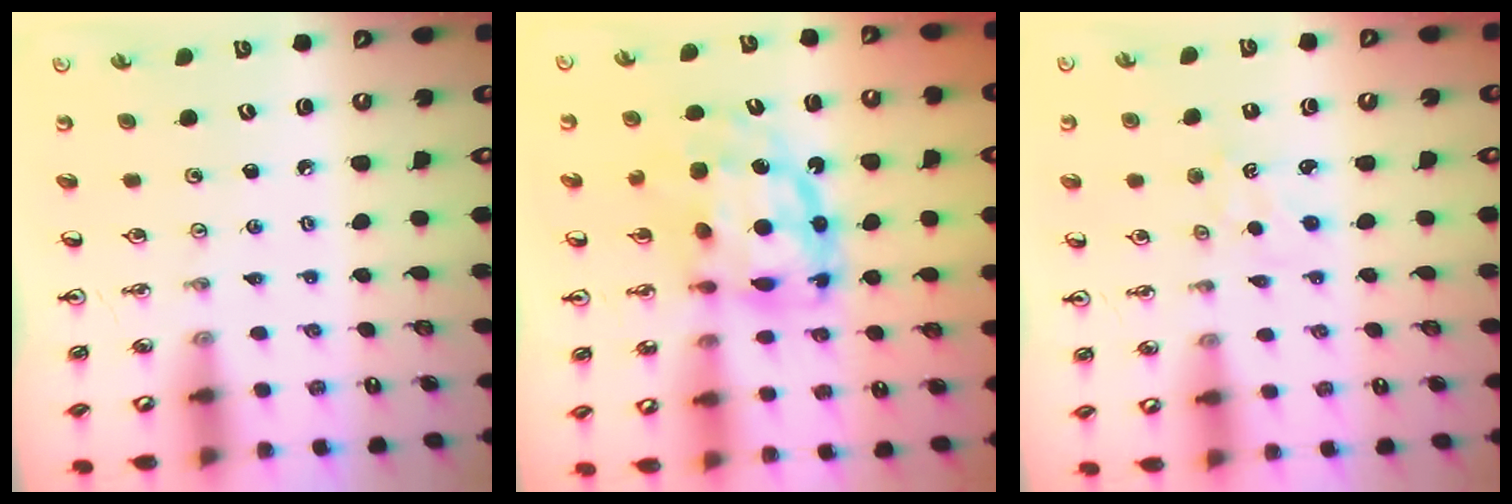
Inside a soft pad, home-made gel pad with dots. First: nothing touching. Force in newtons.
{"total": 13.4, "press": 13.4, "slide": 1.2}
{"total": 1.6, "press": 1.5, "slide": 0.3}